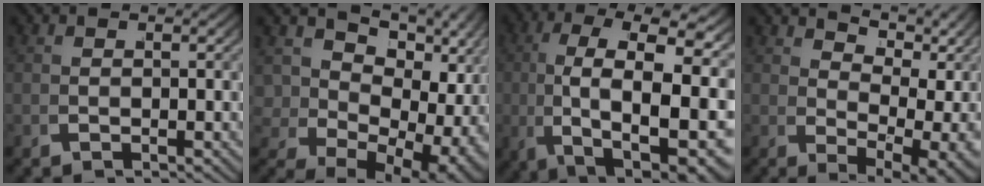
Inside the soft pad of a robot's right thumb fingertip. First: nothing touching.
{"total": 13.6, "force": [0.8, 9.4, 9.7], "torque": [-0.175, -0.034, 0.030]}
{"total": 17.8, "force": [-0.5, 10.1, 14.7], "torque": [-0.262, -0.034, 0.011]}
{"total": 8.3, "force": [3.2, 4.3, 6.4], "torque": [-0.085, 0.005, 0.059]}